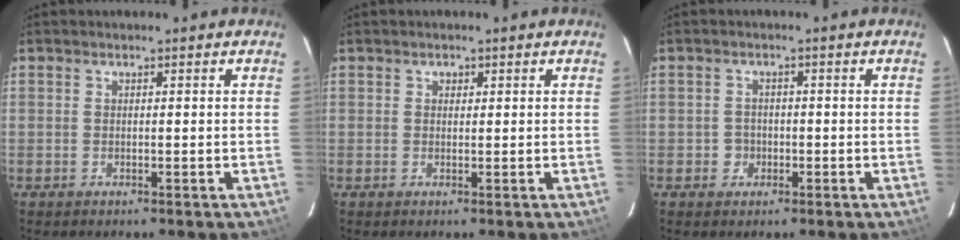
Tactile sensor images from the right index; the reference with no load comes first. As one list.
[{"total": 0.9, "force": [0.3, 0.8, 0.1], "torque": [0.001, 0.004, 0.003]}, {"total": 2.5, "force": [-0.9, 2.3, 0.2], "torque": [-0.004, 0.006, -0.012]}]